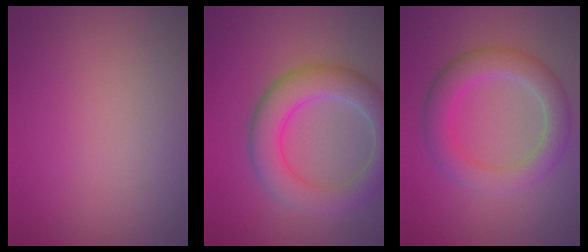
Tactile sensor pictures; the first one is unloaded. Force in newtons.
{"total": 5.7, "press": 5.7, "slide": 0.2}
{"total": 4.5, "press": 4.5, "slide": 0.0}